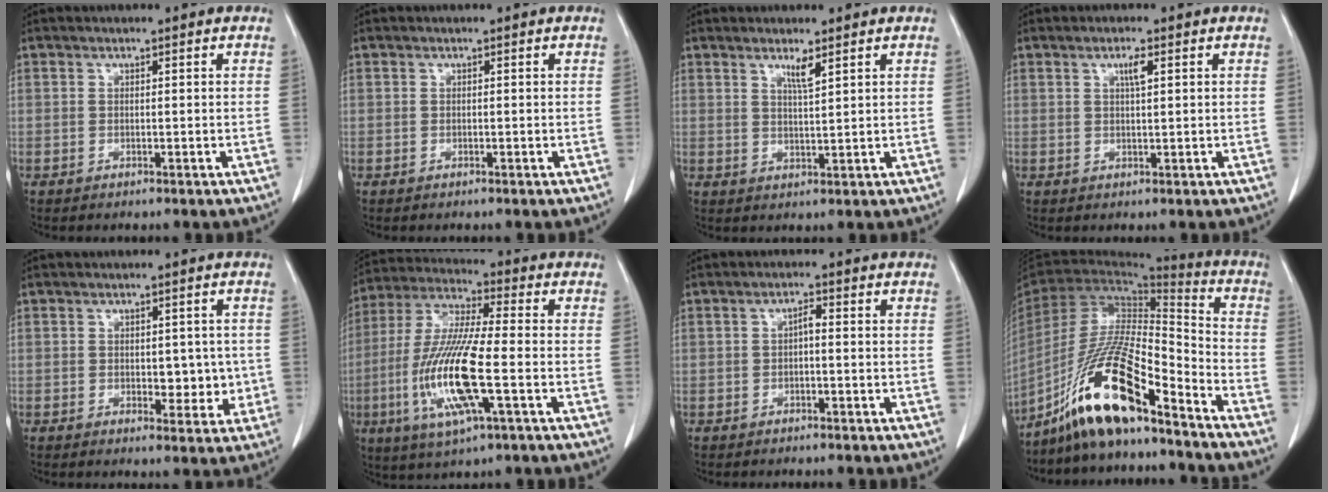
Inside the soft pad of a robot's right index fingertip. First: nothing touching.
{"total": 0.0}
{"total": 2.7, "force": [1.8, -0.1, 2.0], "torque": [-0.040, -0.007, 0.037]}
{"total": 2.1, "force": [0.9, 0.2, 1.9], "torque": [-0.036, 0.000, 0.016]}
{"total": 4.6, "force": [-0.3, 2.7, 3.7], "torque": [-0.034, 0.001, 0.004]}
{"total": 15.4, "force": [-3.8, 1.8, 14.8], "torque": [-0.312, -0.014, -0.072]}
{"total": 1.5, "force": [-0.1, 0.4, 1.4], "torque": [-0.024, 0.005, -0.002]}
{"total": 17.2, "force": [-12.2, 2.2, 11.9], "torque": [-0.233, -0.008, -0.226]}